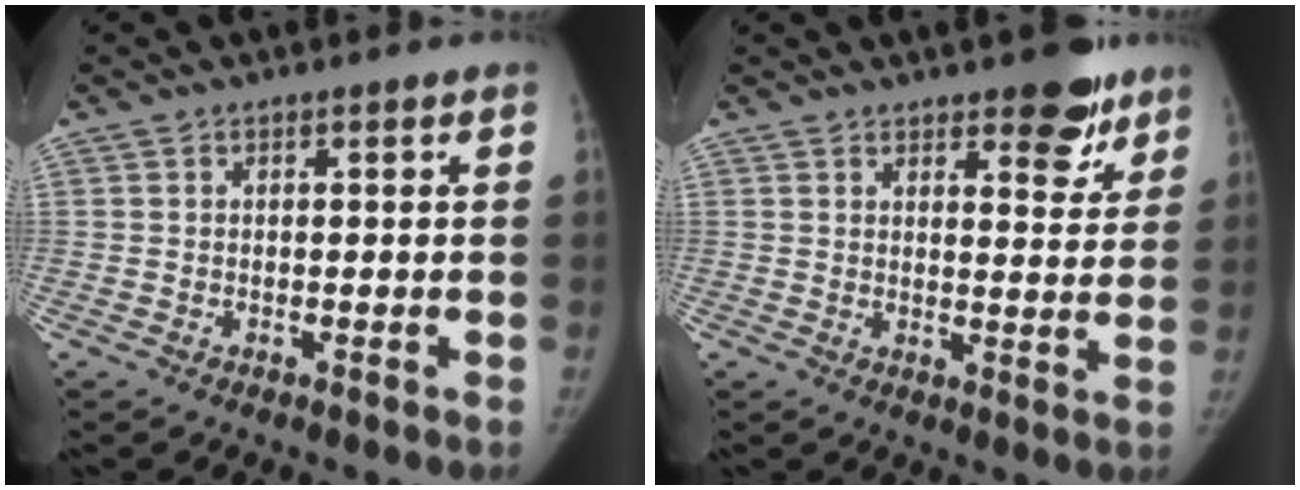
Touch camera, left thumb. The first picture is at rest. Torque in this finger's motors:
{"motor_torque": [3.15, 1.86, 0.58, -0.13, 0.00]}